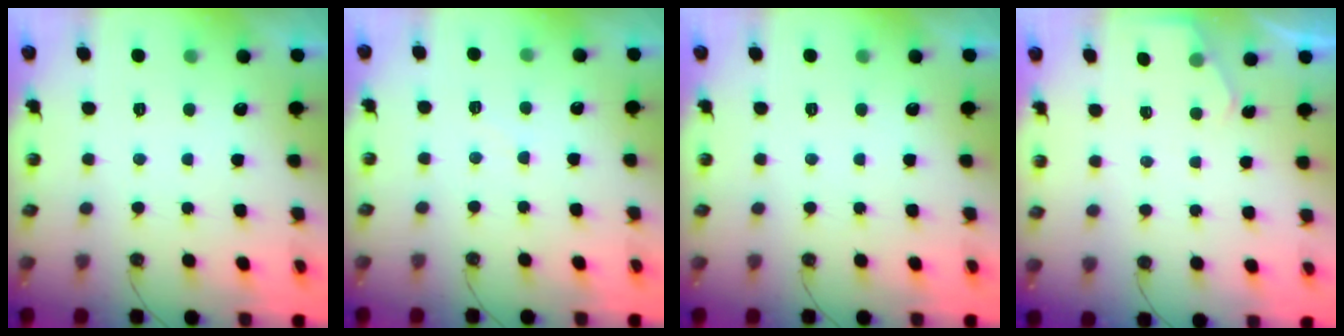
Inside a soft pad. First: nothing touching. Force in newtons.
{"total": 2.8, "press": 2.8, "slide": 0.4}
{"total": 0.0}
{"total": 3.0, "press": 2.9, "slide": 0.5}